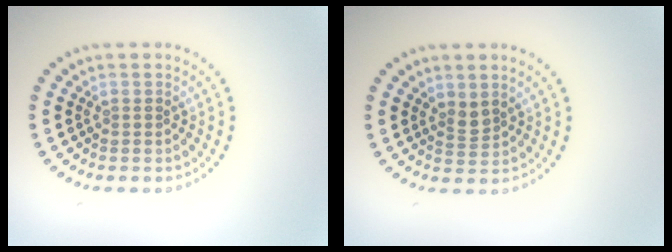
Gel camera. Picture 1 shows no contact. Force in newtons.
{"total": 1.4, "press": 1.1, "slide": 0.9}